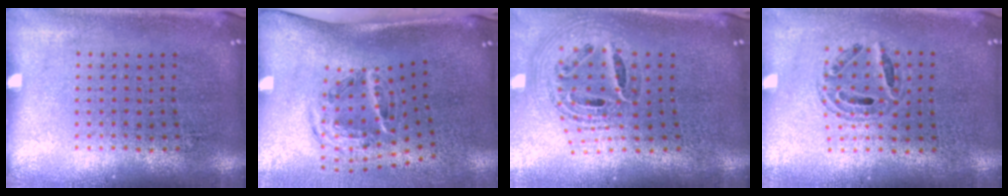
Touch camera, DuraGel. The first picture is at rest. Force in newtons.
{"total": 2.0, "press": 1.2, "slide": 1.6}
{"total": 1.7, "press": 1.5, "slide": 0.9}
{"total": 0.8, "press": 0.8, "slide": 0.1}